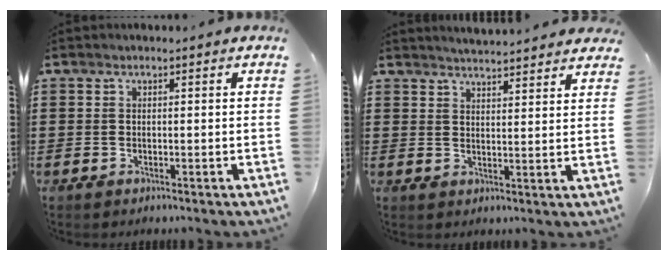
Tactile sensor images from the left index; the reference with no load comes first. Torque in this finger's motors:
{"motor_torque": [2.14, 0.00, 0.44, 0.08]}